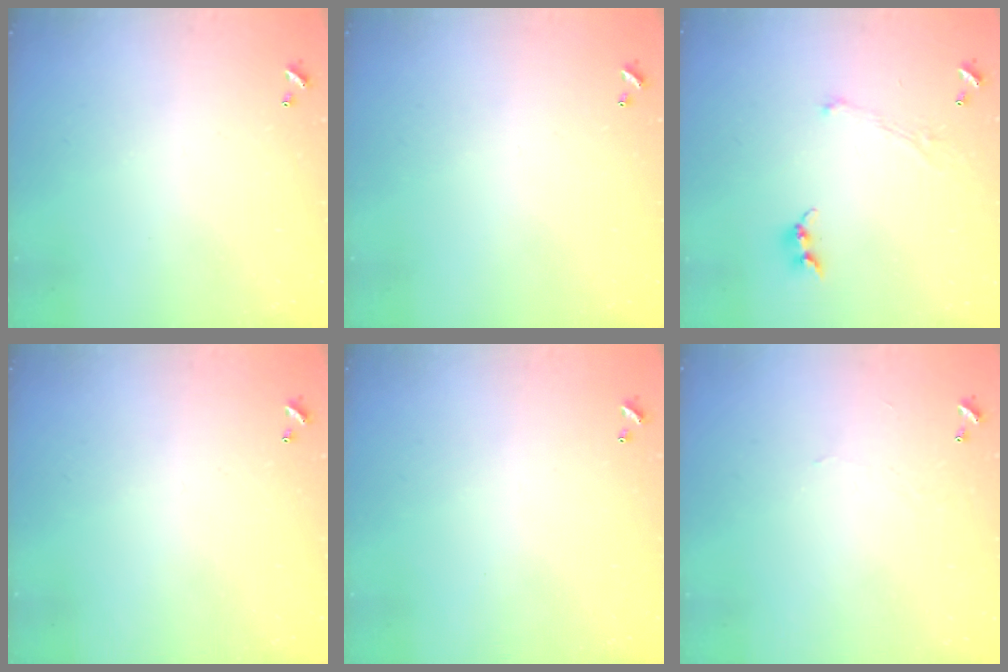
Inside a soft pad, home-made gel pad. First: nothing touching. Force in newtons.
{"total": 0.0}
{"total": 1.3, "press": 1.2, "slide": 0.5}
{"total": 0.0}
{"total": 0.0}
{"total": 1.7, "press": 1.7, "slide": 0.4}